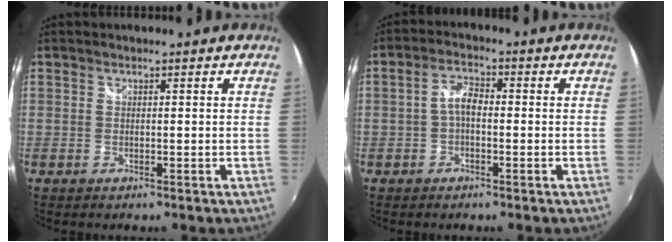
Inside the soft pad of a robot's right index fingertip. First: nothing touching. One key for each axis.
{"total": 3.6, "fx": -0.7, "fy": 1.9, "fz": 2.9, "tx": -0.059, "ty": 0.012, "tz": -0.014}